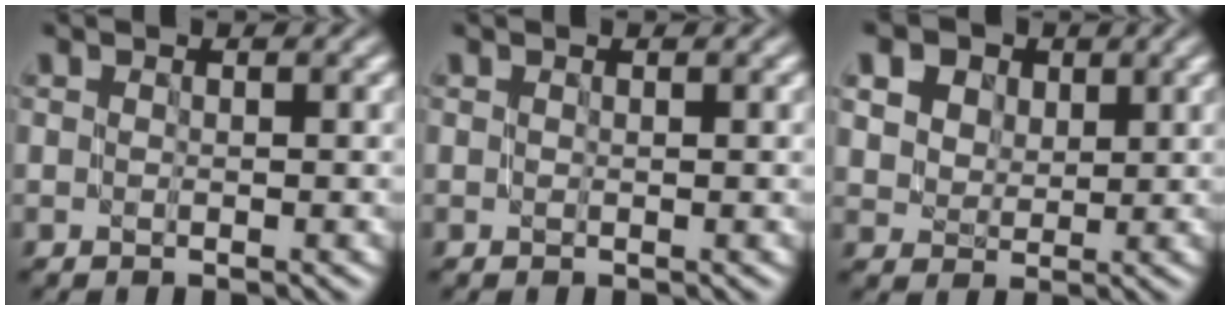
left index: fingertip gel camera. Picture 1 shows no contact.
{"total": 0.0}
{"total": 8.5, "force": [5.0, 5.7, 3.9], "torque": [-0.093, 0.022, 0.071]}